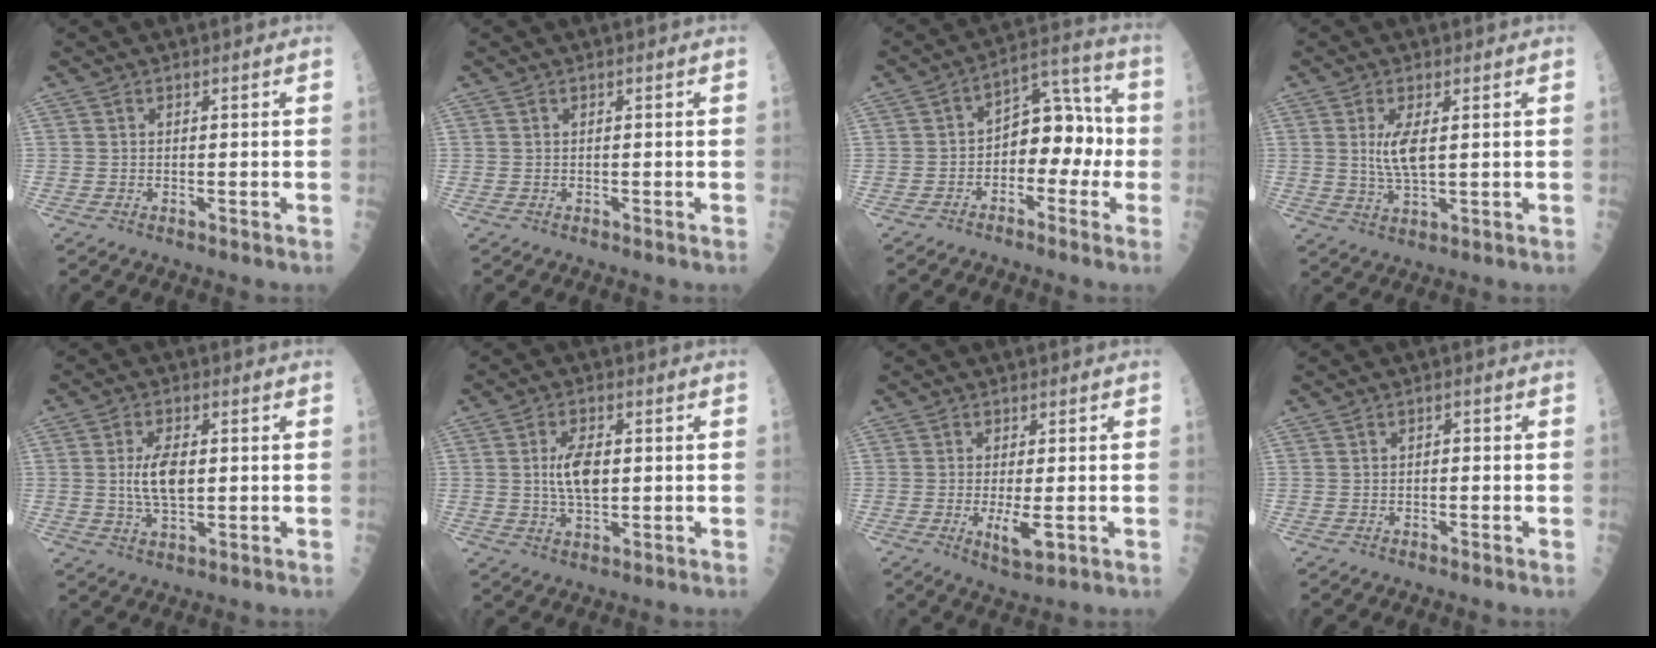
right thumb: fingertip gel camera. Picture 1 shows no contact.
{"total": 0.0}
{"total": 11.2, "force": [-2.1, 7.4, 8.2], "torque": [-0.072, 0.052, -0.043]}
{"total": 5.6, "force": [1.1, 1.7, 5.2], "torque": [-0.106, -0.016, 0.027]}
{"total": 7.1, "force": [0.4, 3.3, 6.3], "torque": [-0.116, -0.004, 0.008]}
{"total": 7.0, "force": [0.6, 3.3, 6.1], "torque": [-0.106, -0.002, 0.010]}
{"total": 5.2, "force": [-1.0, 1.5, 4.9], "torque": [-0.087, -0.012, -0.014]}
{"total": 1.1, "force": [-0.1, 0.7, 0.8], "torque": [-0.007, 0.003, -0.003]}